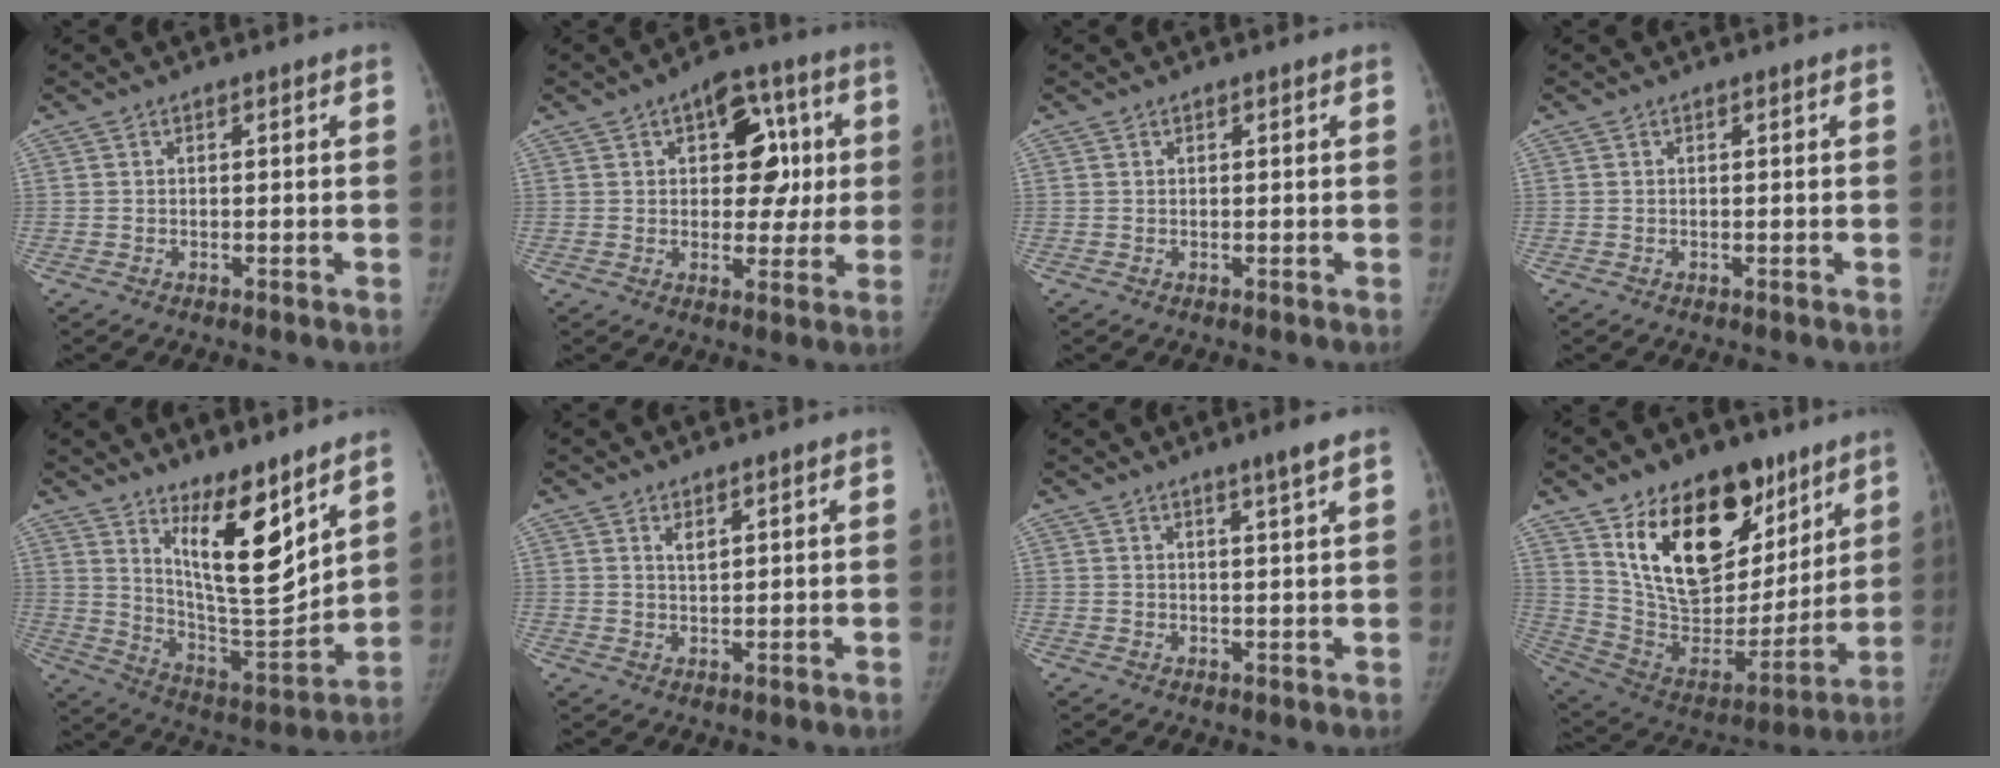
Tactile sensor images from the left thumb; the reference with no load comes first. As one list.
[{"total": 12.3, "force": [3.0, 7.7, 9.0], "torque": [-0.066, 0.010, 0.037]}, {"total": 0.0}, {"total": 0.0}, {"total": 15.9, "force": [9.7, 4.5, 11.8], "torque": [-0.156, -0.088, 0.181]}, {"total": 2.0, "force": [1.3, 0.7, 1.3], "torque": [-0.019, -0.012, 0.027]}, {"total": 3.3, "force": [2.2, -0.4, 2.4], "torque": [-0.039, -0.016, 0.037]}, {"total": 26.3, "force": [14.1, 15.5, 15.8], "torque": [-0.212, -0.044, 0.255]}]